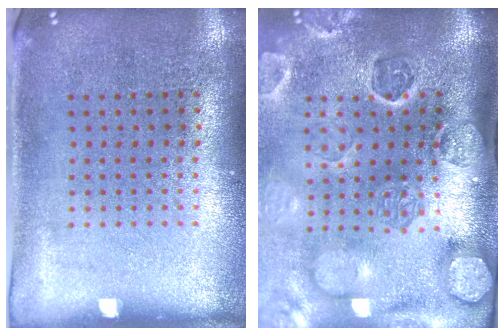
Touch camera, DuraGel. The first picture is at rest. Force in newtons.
{"total": 4.5, "press": 3.5, "slide": 2.7}